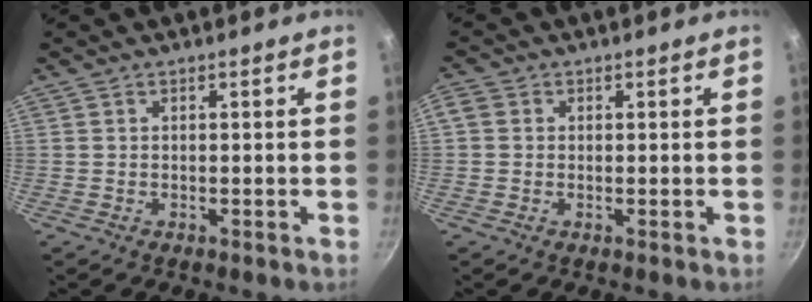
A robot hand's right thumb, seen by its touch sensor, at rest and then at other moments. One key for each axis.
{"total": 2.4, "fx": 0.2, "fy": 2.2, "fz": 1.1, "tx": -0.022, "ty": 0.007, "tz": -0.003}